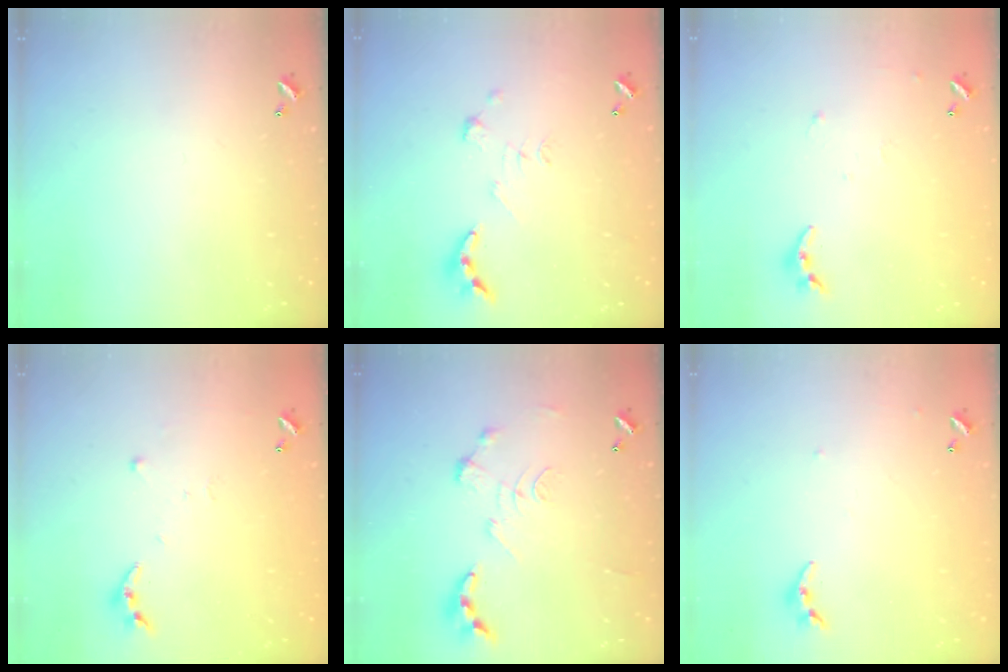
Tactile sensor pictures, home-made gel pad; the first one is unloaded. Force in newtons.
{"total": 4.7, "press": 4.7, "slide": 0.4}
{"total": 4.1, "press": 4.1, "slide": 0.4}
{"total": 3.8, "press": 3.8, "slide": 0.4}
{"total": 0.0}
{"total": 4.2, "press": 4.1, "slide": 0.4}